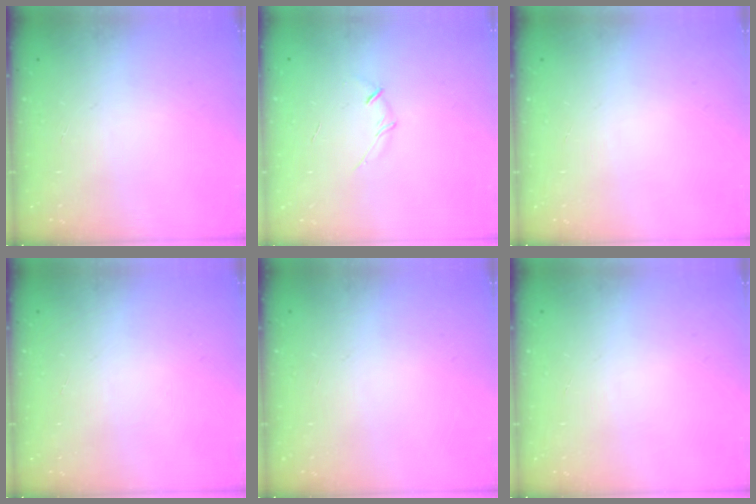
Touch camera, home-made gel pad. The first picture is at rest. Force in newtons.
{"total": 3.5, "press": 3.3, "slide": 1.0}
{"total": 0.0}
{"total": 0.0}
{"total": 0.0}
{"total": 0.0}